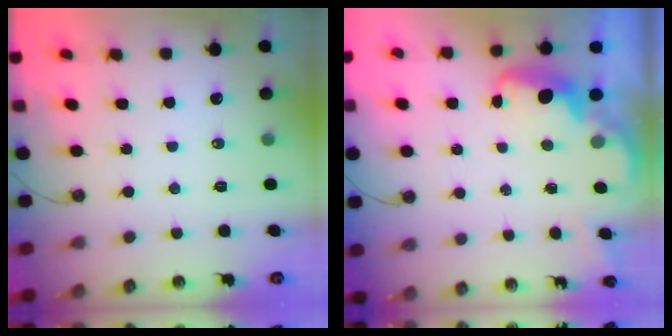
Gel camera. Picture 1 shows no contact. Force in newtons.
{"total": 2.6, "press": 2.6, "slide": 0.5}